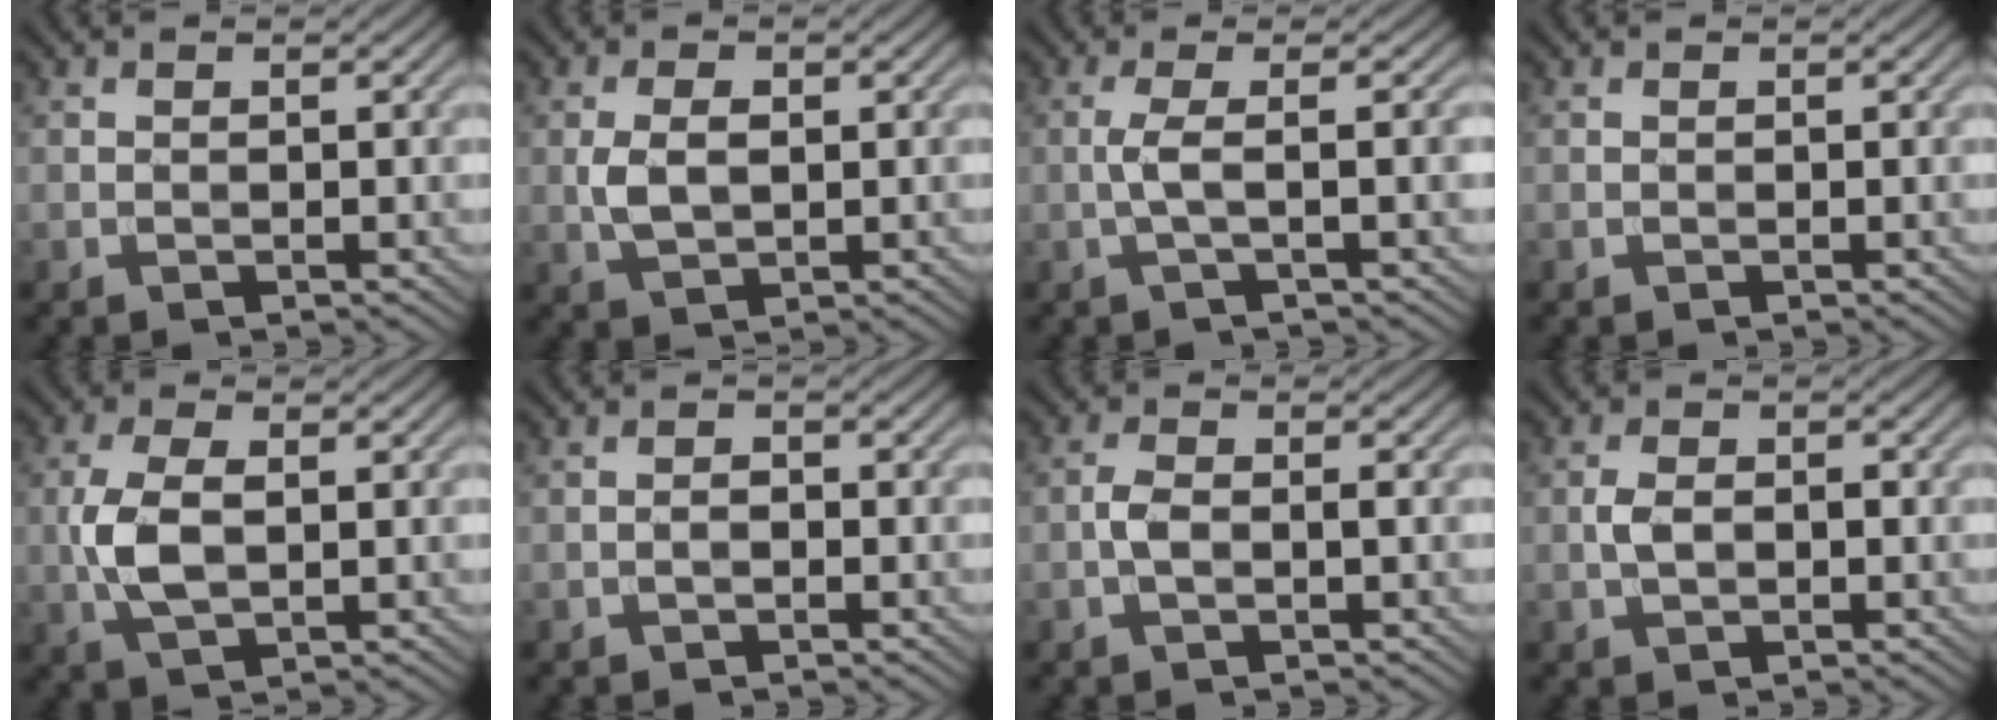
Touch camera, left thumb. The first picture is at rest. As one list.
[{"total": 3.8, "force": [0.2, 2.3, 3.0], "torque": [-0.070, -0.001, 0.006]}, {"total": 3.8, "force": [-0.3, 0.7, 3.7], "torque": [-0.064, 0.008, -0.019]}, {"total": 0.0}, {"total": 5.5, "force": [-0.1, 2.8, 4.8], "torque": [-0.119, 0.001, -0.002]}, {"total": 1.1, "force": [-0.5, 0.6, 0.8], "torque": [-0.014, 0.003, -0.011]}, {"total": 2.4, "force": [-0.5, 1.0, 2.1], "torque": [-0.045, 0.004, -0.016]}, {"total": 2.7, "force": [-0.3, 1.6, 2.1], "torque": [-0.045, 0.002, -0.006]}]